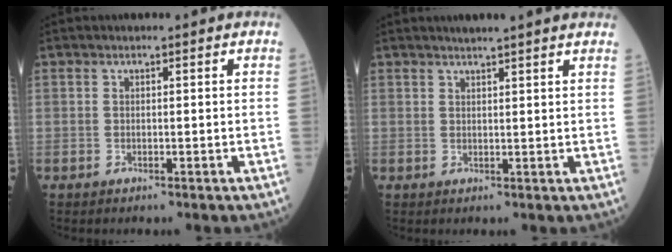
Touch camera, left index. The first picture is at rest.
{"total": 7.5, "force": [6.6, 0.0, 3.4], "torque": [-0.047, 0.021, 0.074]}